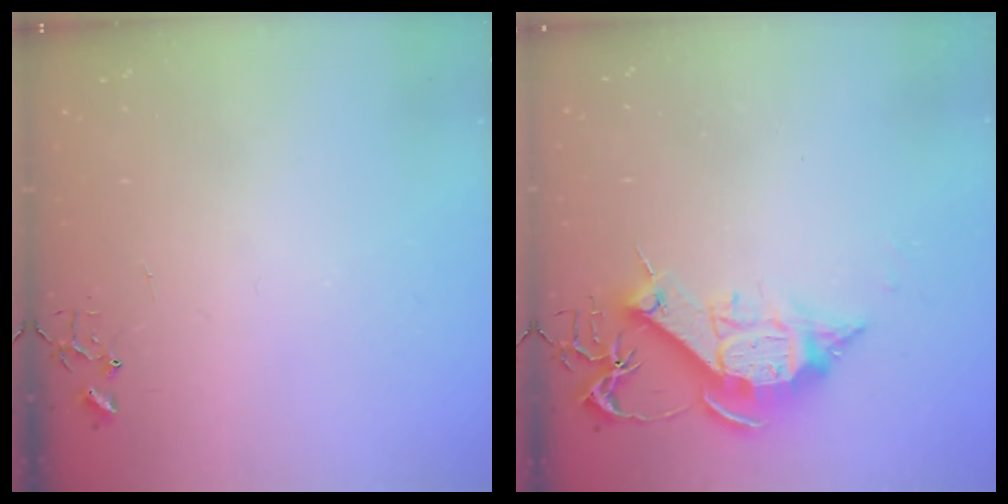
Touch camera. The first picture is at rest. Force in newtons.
{"total": 11.9, "press": 11.9, "slide": 0.7}